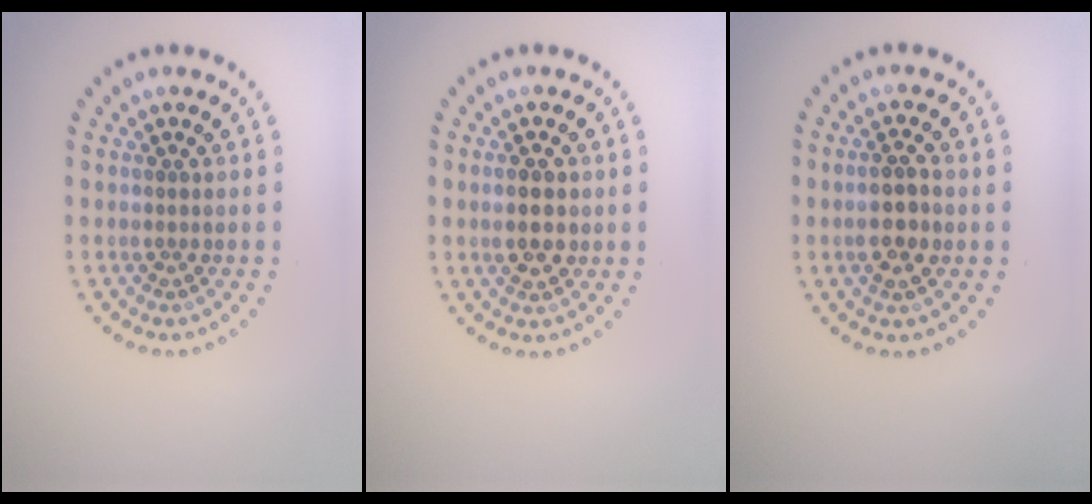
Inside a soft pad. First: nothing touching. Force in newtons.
{"total": 2.4, "press": 2.4, "slide": 0.1}
{"total": 2.8, "press": 2.7, "slide": 0.6}